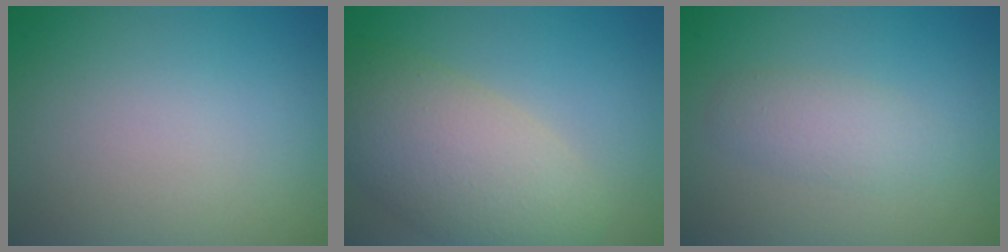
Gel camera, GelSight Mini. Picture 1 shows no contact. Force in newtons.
{"total": 7.6, "press": 7.6, "slide": 0.6}
{"total": 2.2, "press": 2.2, "slide": 0.0}